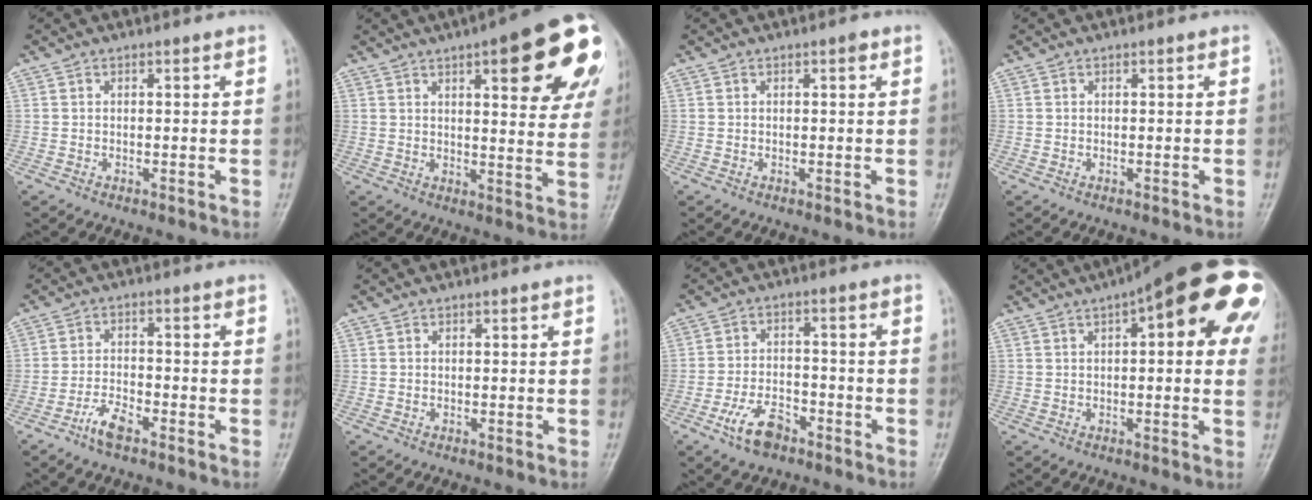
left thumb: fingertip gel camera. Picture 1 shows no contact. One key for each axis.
{"total": 21.3, "fx": 9.0, "fy": 6.5, "fz": 18.2, "tx": -0.202, "ty": -0.016, "tz": 0.108}
{"total": 0.9, "fx": 0.4, "fy": 0.3, "fz": 0.7, "tx": -0.011, "ty": 0.001, "tz": 0.003}
{"total": 0.0}
{"total": 4.6, "fx": -3.2, "fy": 1.4, "fz": 2.9, "tx": -0.063, "ty": 0.021, "tz": -0.062}
{"total": 0.0}
{"total": 7.3, "fx": -4.4, "fy": 3.8, "fz": 4.4, "tx": -0.079, "ty": 0.026, "tz": -0.079}
{"total": 21.2, "fx": 7.8, "fy": 6.9, "fz": 18.4, "tx": -0.238, "ty": 0.018, "tz": 0.094}